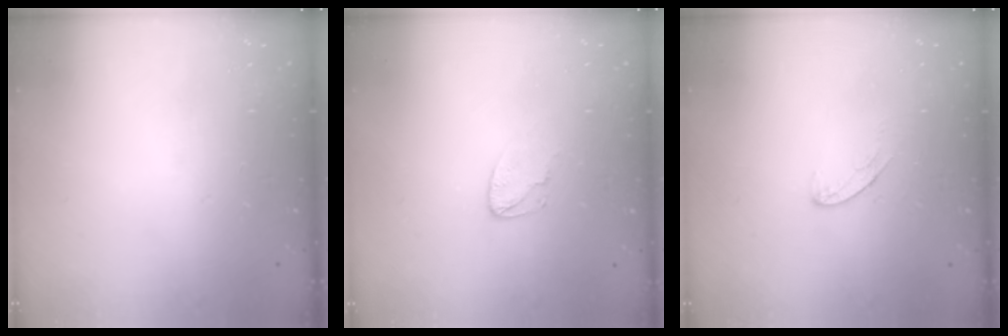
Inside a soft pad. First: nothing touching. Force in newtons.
{"total": 3.5, "press": 3.5, "slide": 0.3}
{"total": 5.4, "press": 5.4, "slide": 0.4}